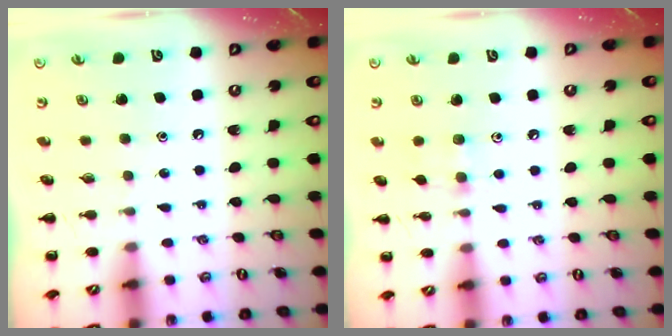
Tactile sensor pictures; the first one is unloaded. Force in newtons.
{"total": 5.1, "press": 4.8, "slide": 1.5}